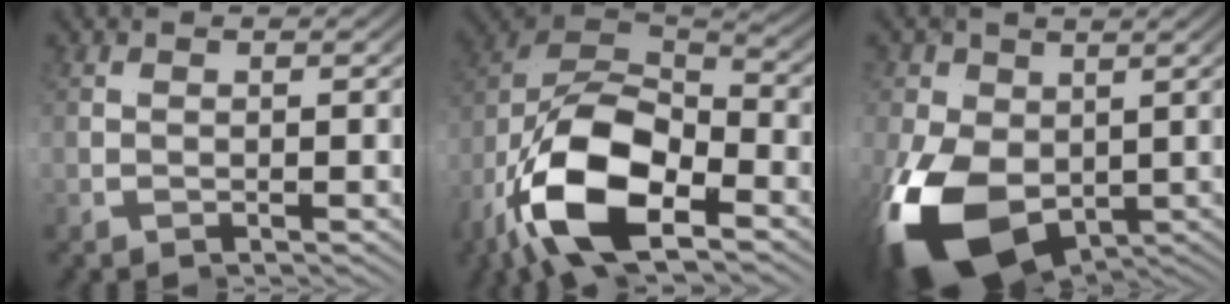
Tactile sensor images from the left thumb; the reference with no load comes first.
{"total": 15.0, "force": [-3.0, 8.6, 12.0], "torque": [-0.305, -0.035, -0.033]}
{"total": 14.7, "force": [-3.2, 10.6, 9.6], "torque": [-0.212, -0.052, -0.042]}